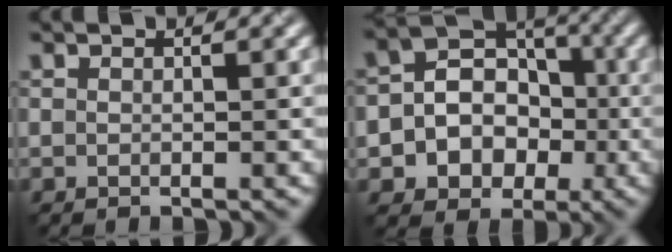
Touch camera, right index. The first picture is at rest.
{"total": 6.7, "force": [-1.1, 5.9, 3.1], "torque": [-0.030, 0.011, -0.038]}